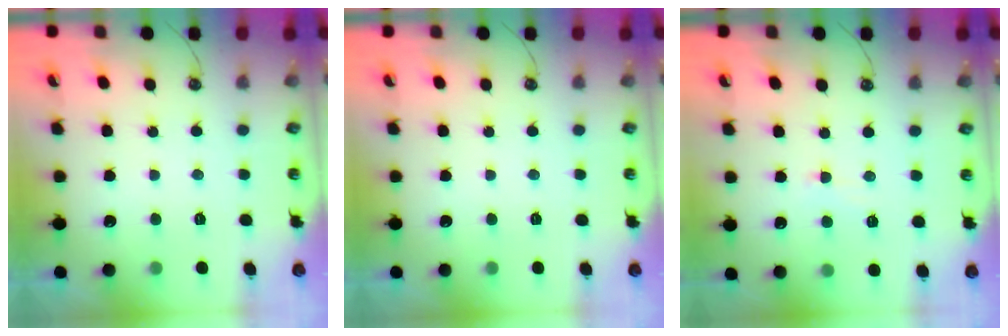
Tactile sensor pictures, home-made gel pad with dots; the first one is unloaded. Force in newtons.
{"total": 0.0}
{"total": 0.8, "press": 0.1, "slide": 0.8}